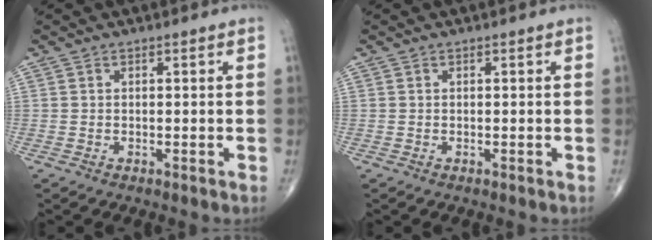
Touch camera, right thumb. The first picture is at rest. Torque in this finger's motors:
{"motor_torque": [0.00, 0.00, 0.00, 0.00, 0.00]}